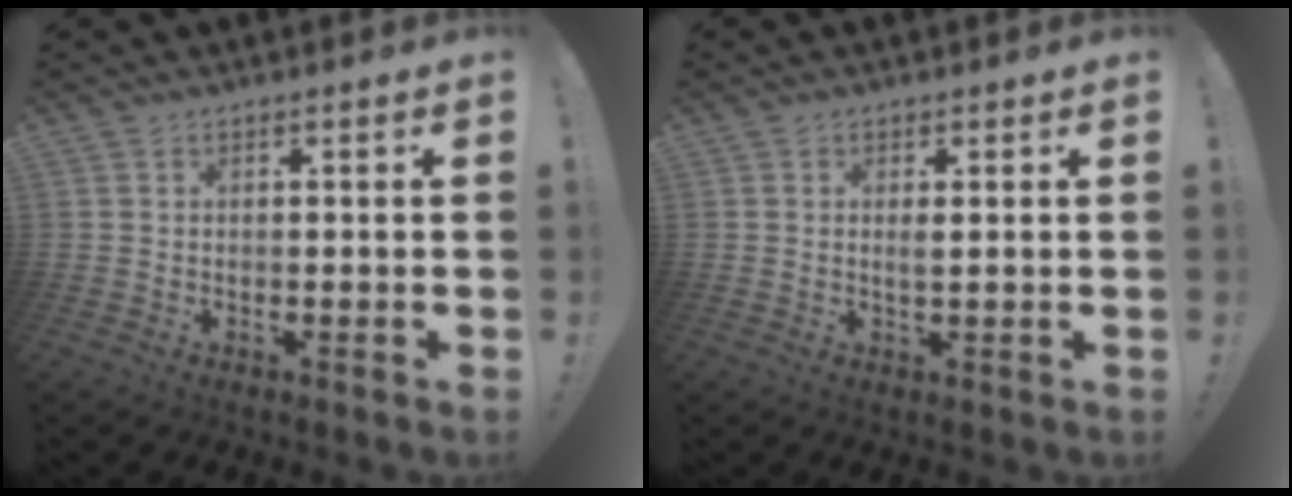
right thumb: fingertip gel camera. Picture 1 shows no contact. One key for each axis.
{"total": 1.6, "fx": 0.6, "fy": 0.2, "fz": 1.5, "tx": -0.015, "ty": -0.008, "tz": 0.006}